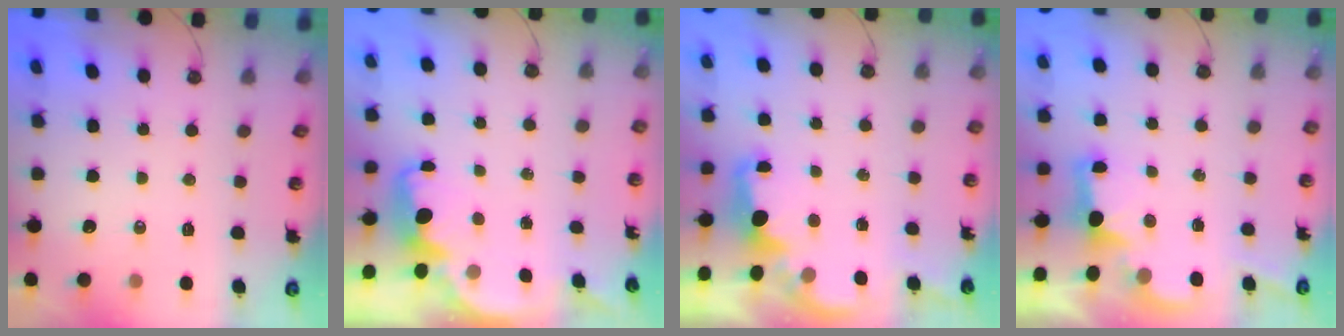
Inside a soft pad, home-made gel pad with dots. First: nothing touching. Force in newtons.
{"total": 2.2, "press": 2.1, "slide": 0.6}
{"total": 2.1, "press": 2.0, "slide": 0.8}
{"total": 2.0, "press": 2.0, "slide": 0.5}